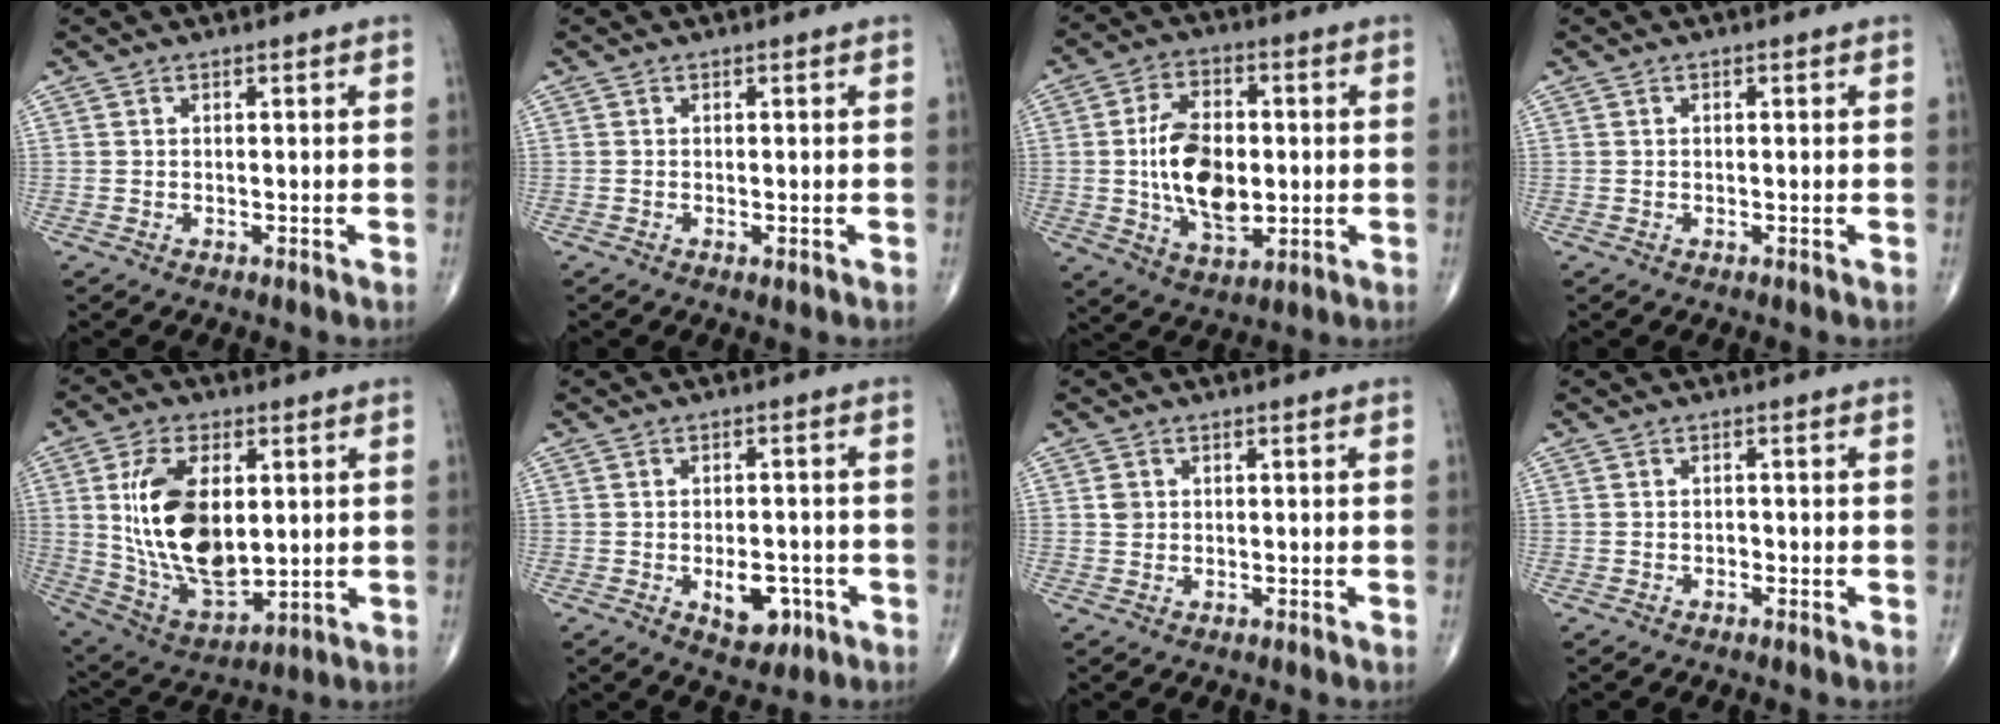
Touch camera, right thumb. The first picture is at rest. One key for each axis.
{"total": 0.7, "fx": -0.2, "fy": 0.3, "fz": 0.6, "tx": -0.011, "ty": -0.003, "tz": -0.003}
{"total": 14.2, "fx": -0.3, "fy": 8.3, "fz": 11.4, "tx": -0.183, "ty": -0.002, "tz": 0.000}
{"total": 0.0}
{"total": 18.9, "fx": 2.7, "fy": 10.3, "fz": 15.7, "tx": -0.281, "ty": -0.018, "tz": 0.064}
{"total": 6.7, "fx": -2.3, "fy": 3.9, "fz": 5.0, "tx": -0.050, "ty": 0.008, "tz": -0.022}
{"total": 1.5, "fx": 0.4, "fy": 1.3, "fz": 0.6, "tx": -0.007, "ty": 0.000, "tz": 0.008}
{"total": 0.6, "fx": -0.4, "fy": 0.4, "fz": 0.3, "tx": -0.002, "ty": 0.002, "tz": -0.010}